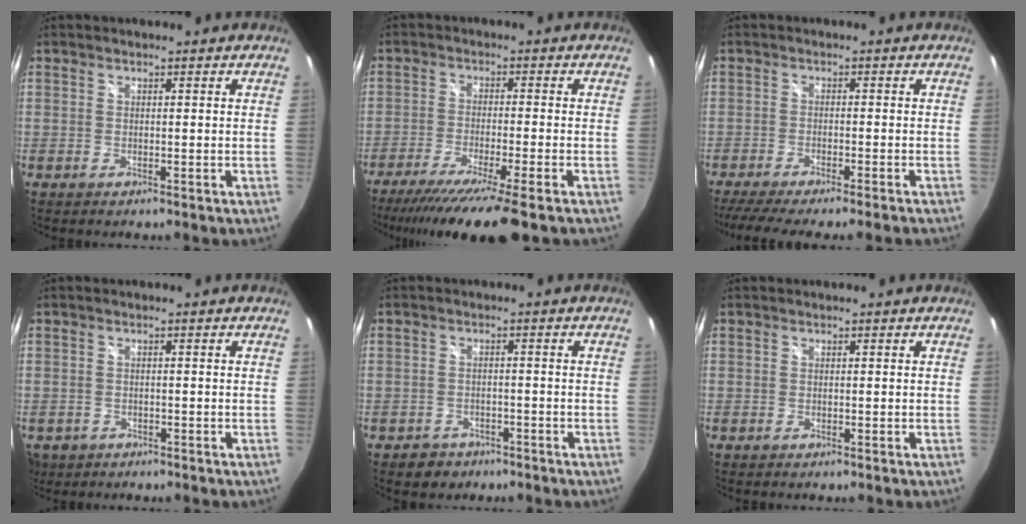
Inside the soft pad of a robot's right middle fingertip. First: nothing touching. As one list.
[{"total": 14.1, "force": [-11.3, -0.8, 8.3], "torque": [-0.159, -0.046, -0.181]}, {"total": 9.4, "force": [-8.1, -0.9, 4.8], "torque": [-0.104, -0.034, -0.126]}, {"total": 5.9, "force": [-2.7, 4.7, 2.5], "torque": [-0.067, -0.014, -0.036]}, {"total": 4.1, "force": [-2.8, 3.0, 0.7], "torque": [-0.026, -0.001, -0.037]}, {"total": 0.0}]